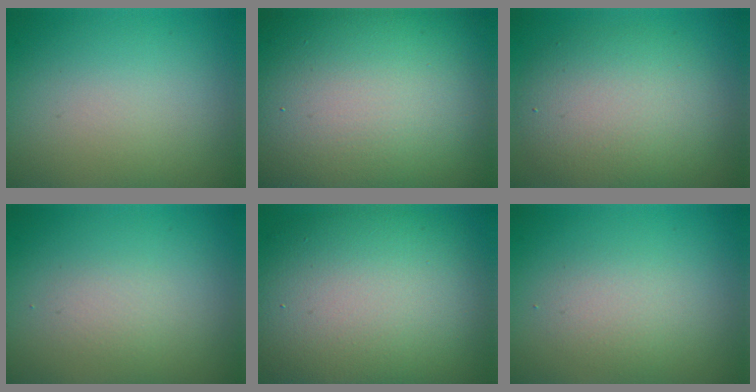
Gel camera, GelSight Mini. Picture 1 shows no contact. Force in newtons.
{"total": 26.6, "press": 26.5, "slide": 1.2}
{"total": 6.3, "press": 6.3, "slide": 0.3}
{"total": 1.1, "press": 1.1, "slide": 0.0}
{"total": 13.5, "press": 13.5, "slide": 0.4}
{"total": 1.8, "press": 1.8, "slide": 0.1}